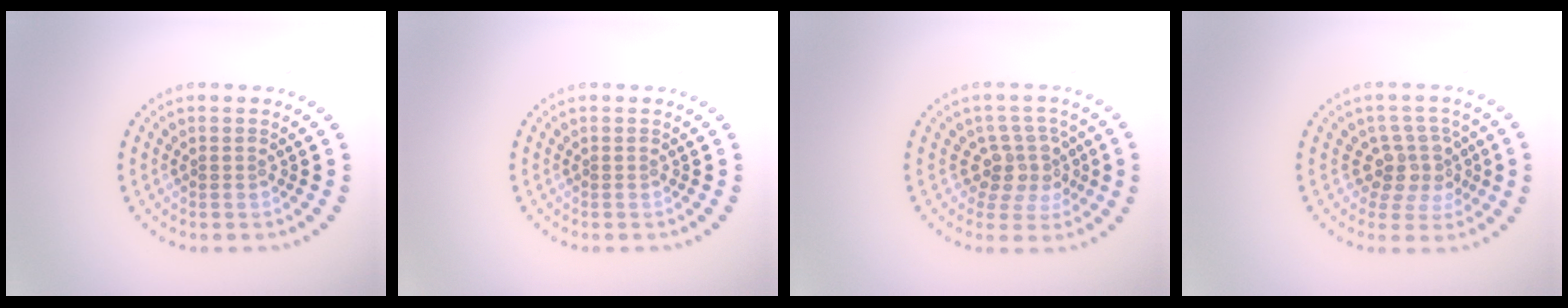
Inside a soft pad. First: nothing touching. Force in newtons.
{"total": 0.0}
{"total": 3.6, "press": 2.8, "slide": 2.2}
{"total": 3.6, "press": 2.8, "slide": 2.2}